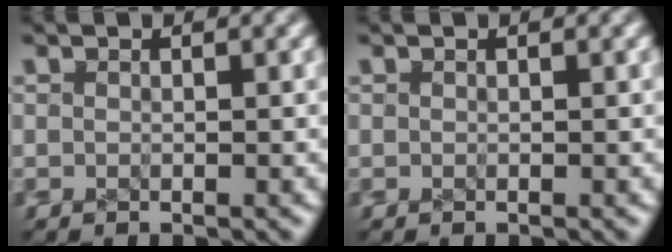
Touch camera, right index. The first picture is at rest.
{"total": 0.0}